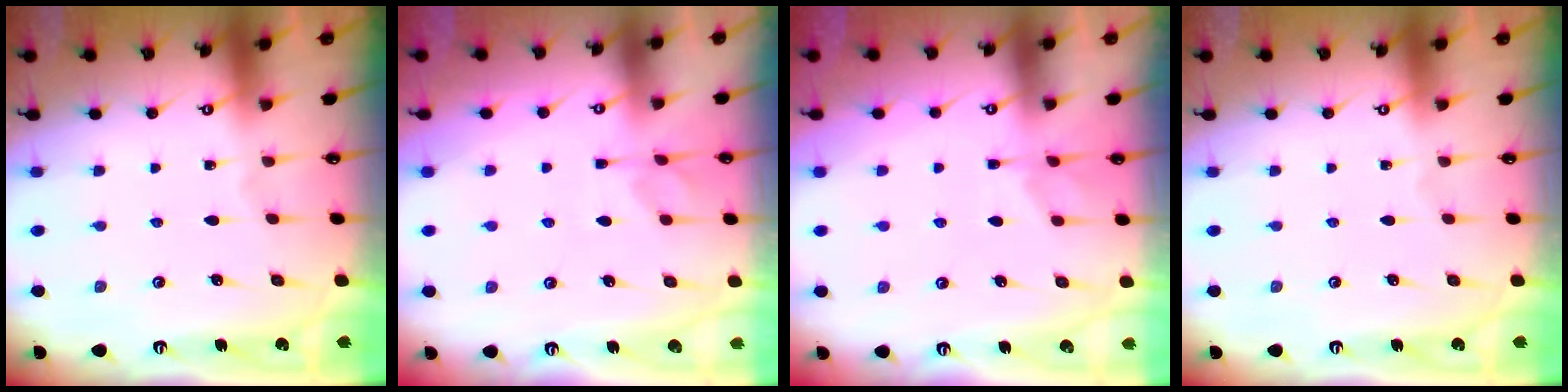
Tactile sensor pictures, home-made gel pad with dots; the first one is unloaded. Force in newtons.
{"total": 2.3, "press": 2.0, "slide": 1.2}
{"total": 1.5, "press": 1.1, "slide": 1.0}
{"total": 0.0}